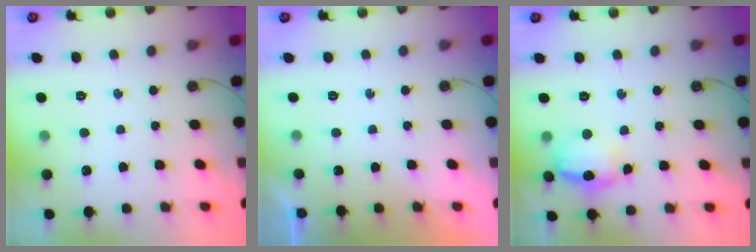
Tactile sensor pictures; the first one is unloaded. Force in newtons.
{"total": 0.0}
{"total": 13.8, "press": 13.7, "slide": 1.1}